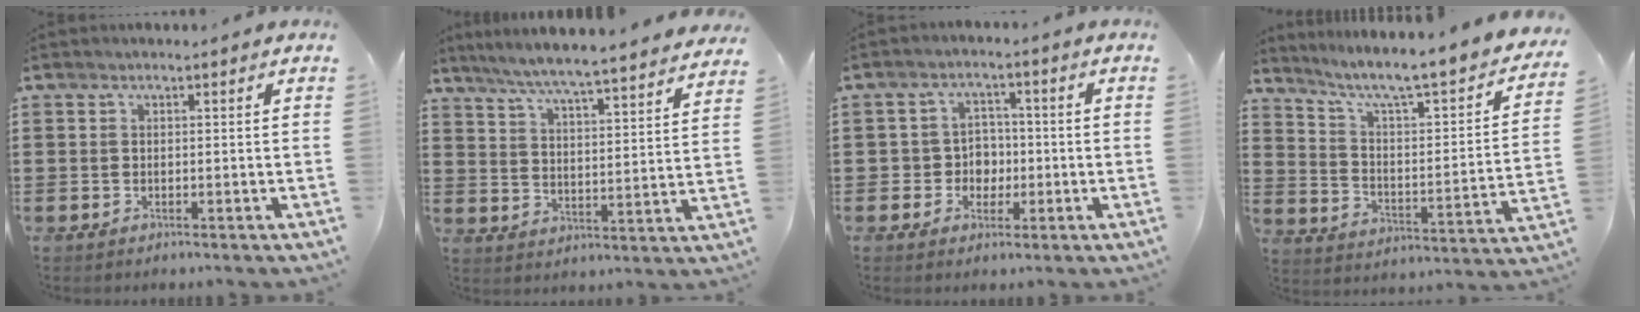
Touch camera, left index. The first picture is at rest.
{"total": 5.7, "force": [5.3, -0.8, 1.9], "torque": [-0.061, -0.043, 0.087]}
{"total": 4.1, "force": [-0.7, 3.8, 1.2], "torque": [-0.039, 0.009, -0.017]}
{"total": 6.1, "force": [4.9, 0.3, 3.8], "torque": [-0.089, -0.051, 0.068]}